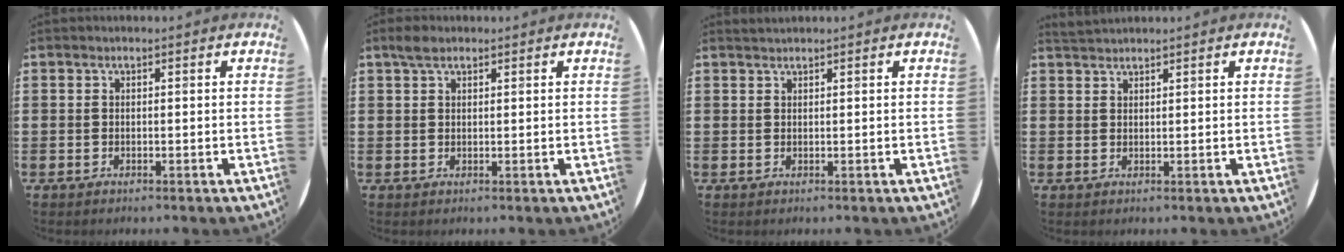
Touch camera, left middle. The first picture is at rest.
{"total": 2.0, "force": [1.6, 0.9, 1.0], "torque": [-0.013, 0.003, 0.027]}
{"total": 0.6, "force": [0.6, -0.1, 0.0], "torque": [0.000, 0.001, 0.011]}
{"total": 1.4, "force": [1.4, 0.1, 0.0], "torque": [-0.001, 0.001, 0.027]}